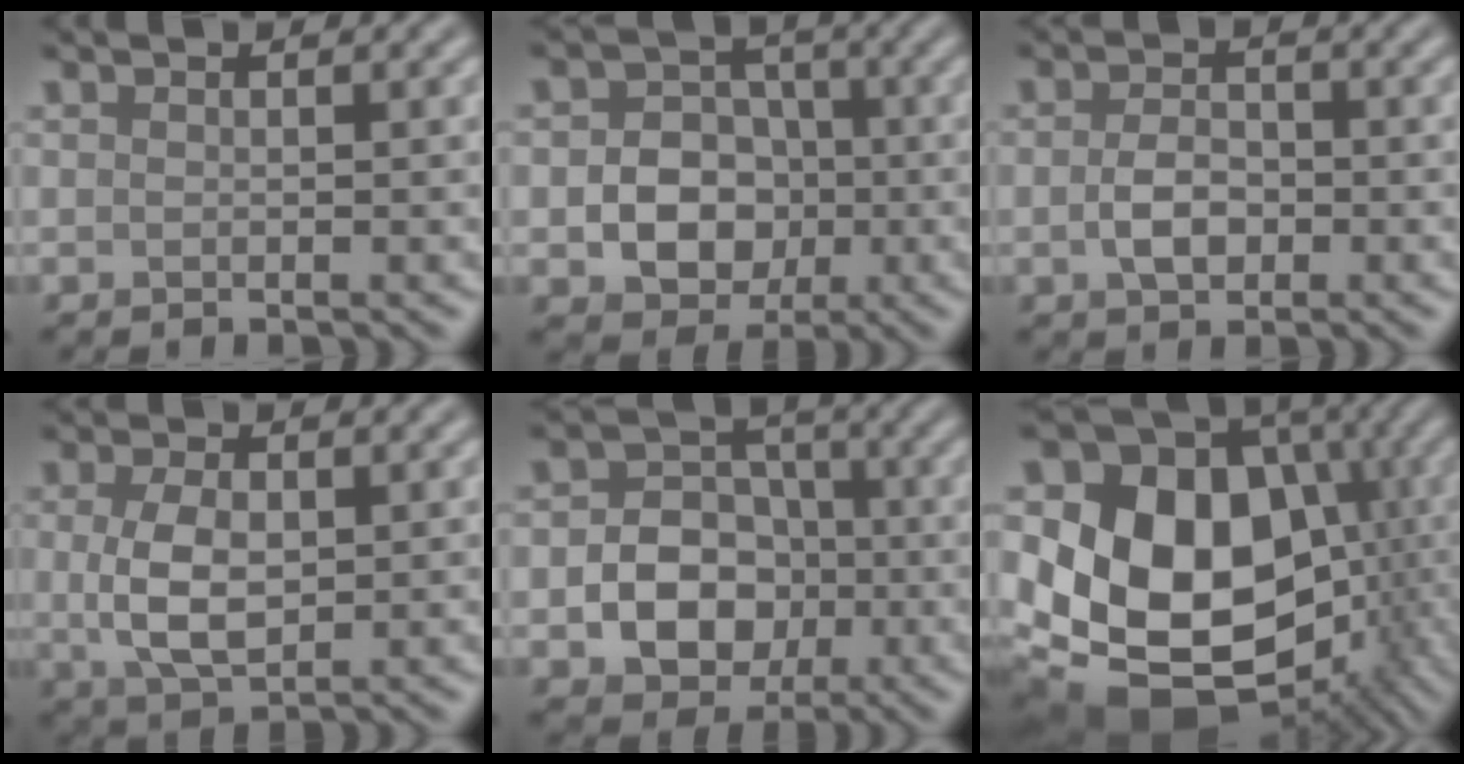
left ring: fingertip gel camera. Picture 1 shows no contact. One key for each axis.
{"total": 6.4, "fx": -1.1, "fy": 5.3, "fz": 3.3, "tx": -0.028, "ty": -0.006, "tz": -0.034}
{"total": 2.8, "fx": -0.6, "fy": 1.8, "fz": 2.1, "tx": -0.042, "ty": -0.001, "tz": -0.014}
{"total": 4.6, "fx": 0.2, "fy": 2.6, "fz": 3.7, "tx": -0.081, "ty": 0.000, "tz": 0.008}
{"total": 6.9, "fx": -1.6, "fy": 5.6, "fz": 3.8, "tx": -0.034, "ty": -0.006, "tz": -0.044}
{"total": 17.9, "fx": -1.9, "fy": 14.5, "fz": 10.4, "tx": -0.163, "ty": -0.014, "tz": -0.016}